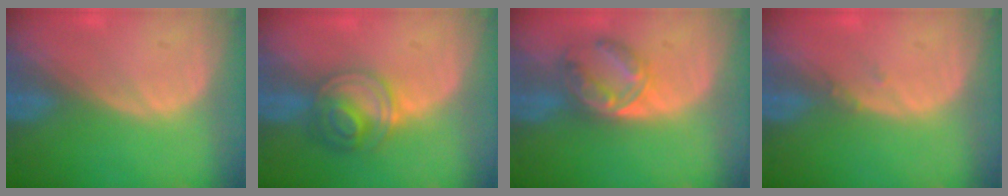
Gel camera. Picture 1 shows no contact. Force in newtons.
{"total": 6.3, "press": 5.5, "slide": 3.1}
{"total": 6.3, "press": 5.7, "slide": 2.7}
{"total": 0.7, "press": 0.7, "slide": 0.3}